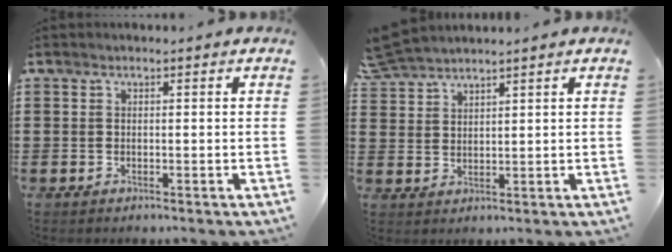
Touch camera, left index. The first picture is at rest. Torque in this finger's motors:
{"motor_torque": [-0.13, 0.76, 0.33, 0.05]}